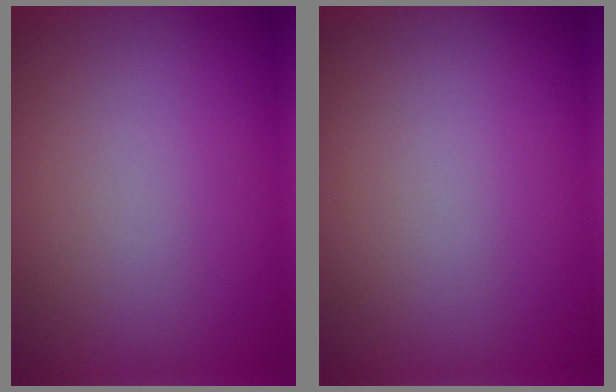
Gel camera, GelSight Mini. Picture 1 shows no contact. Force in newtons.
{"total": 0.0}